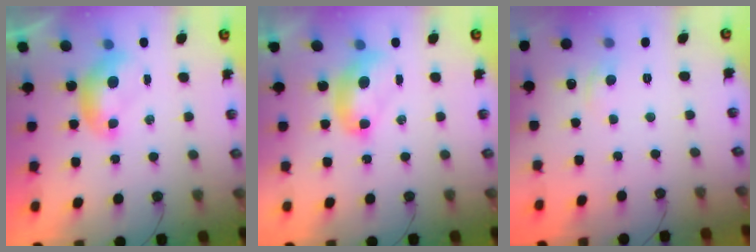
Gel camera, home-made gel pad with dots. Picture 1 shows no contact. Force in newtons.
{"total": 2.6, "press": 2.6, "slide": 0.1}
{"total": 1.0, "press": 0.7, "slide": 0.8}